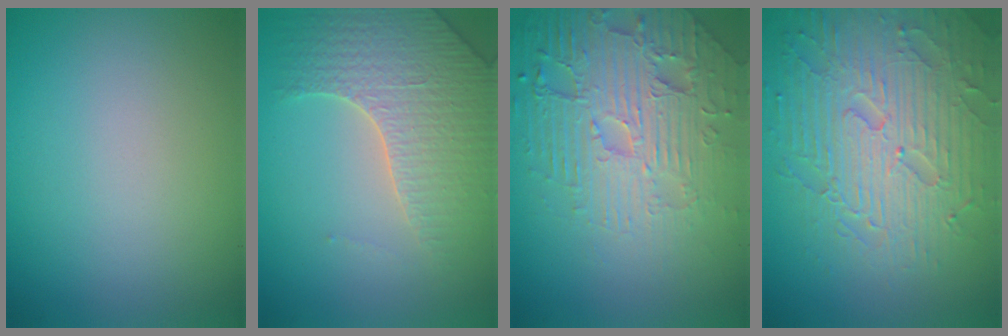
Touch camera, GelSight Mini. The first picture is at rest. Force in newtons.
{"total": 4.1, "press": 4.0, "slide": 0.8}
{"total": 7.1, "press": 5.4, "slide": 4.6}
{"total": 8.2, "press": 6.1, "slide": 5.5}